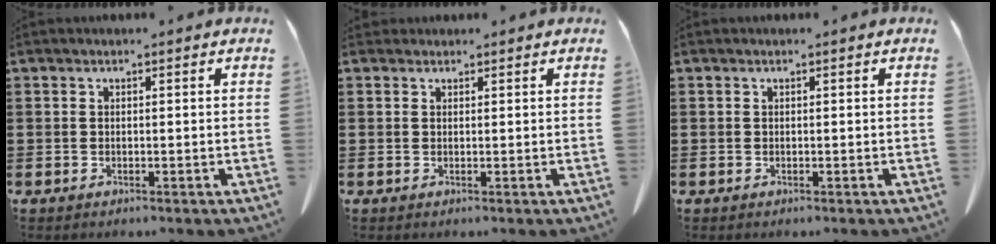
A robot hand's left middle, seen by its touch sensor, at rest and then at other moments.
{"total": 0.8, "force": [0.7, 0.3, 0.1], "torque": [-0.004, 0.000, 0.015]}
{"total": 0.0}